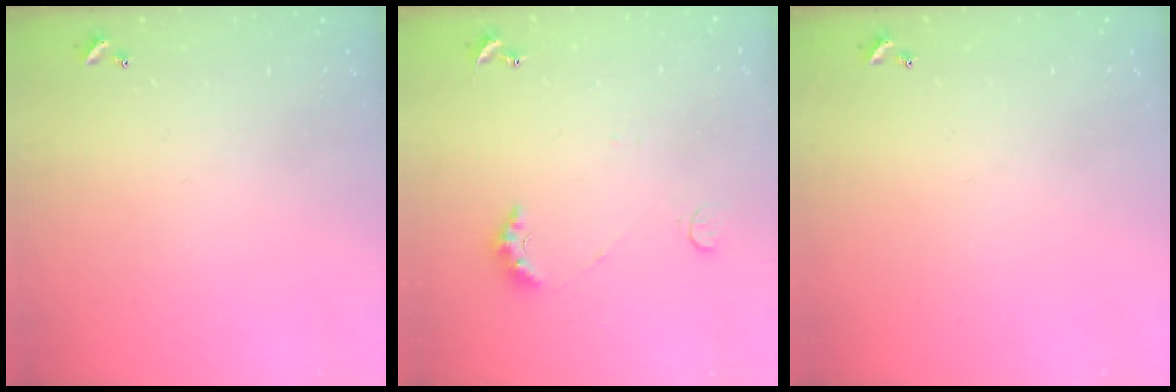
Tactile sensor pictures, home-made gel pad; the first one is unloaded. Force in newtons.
{"total": 3.8, "press": 3.8, "slide": 0.7}
{"total": 0.0}